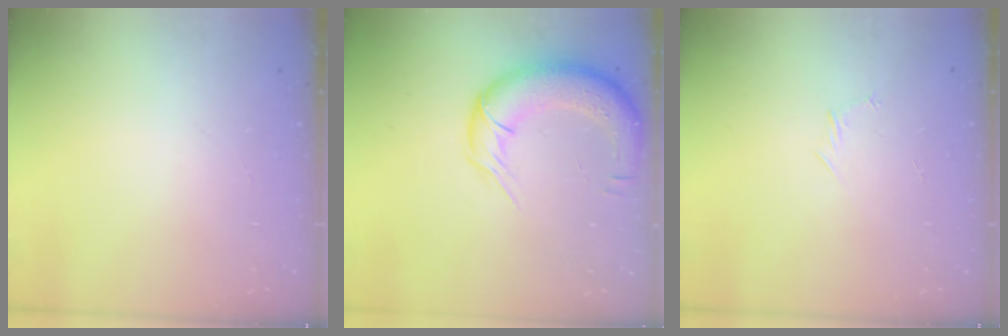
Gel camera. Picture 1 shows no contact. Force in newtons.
{"total": 14.0, "press": 13.6, "slide": 3.1}
{"total": 4.1, "press": 3.9, "slide": 1.2}